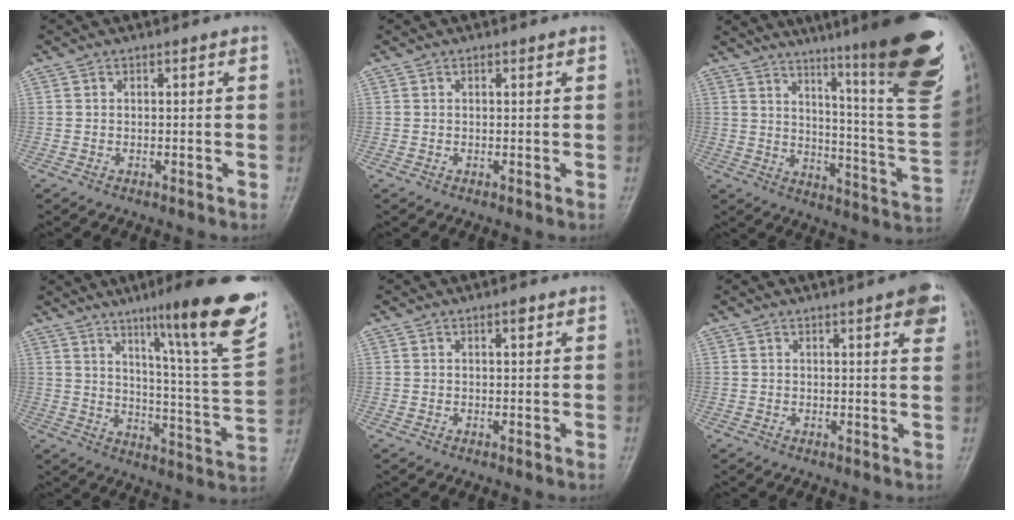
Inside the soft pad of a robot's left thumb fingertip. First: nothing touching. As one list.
[{"total": 0.5, "force": [0.3, 0.1, 0.4], "torque": [-0.006, 0.000, 0.004]}, {"total": 28.2, "force": [17.8, 3.0, 21.7], "torque": [-0.261, -0.096, 0.249]}, {"total": 23.0, "force": [13.4, 2.2, 18.6], "torque": [-0.242, -0.058, 0.195]}, {"total": 1.4, "force": [0.8, 0.4, 1.0], "torque": [-0.014, -0.002, 0.012]}, {"total": 5.6, "force": [3.0, 1.1, 4.7], "torque": [-0.048, -0.008, 0.033]}]